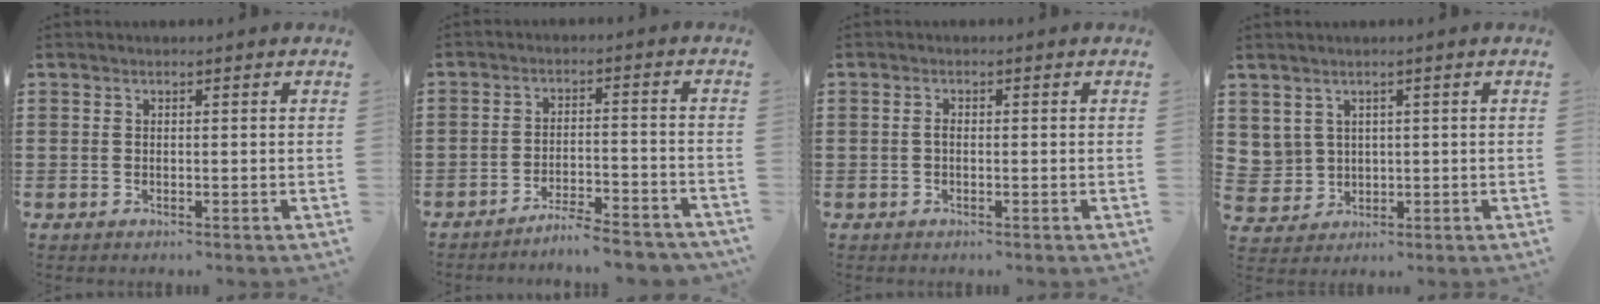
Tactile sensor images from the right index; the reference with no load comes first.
{"total": 4.7, "force": [-4.5, 0.0, 1.3], "torque": [-0.025, -0.001, -0.090]}
{"total": 1.0, "force": [-0.3, 0.4, 0.9], "torque": [-0.018, -0.002, -0.005]}
{"total": 3.1, "force": [1.4, 2.7, 0.2], "torque": [-0.021, 0.005, 0.026]}